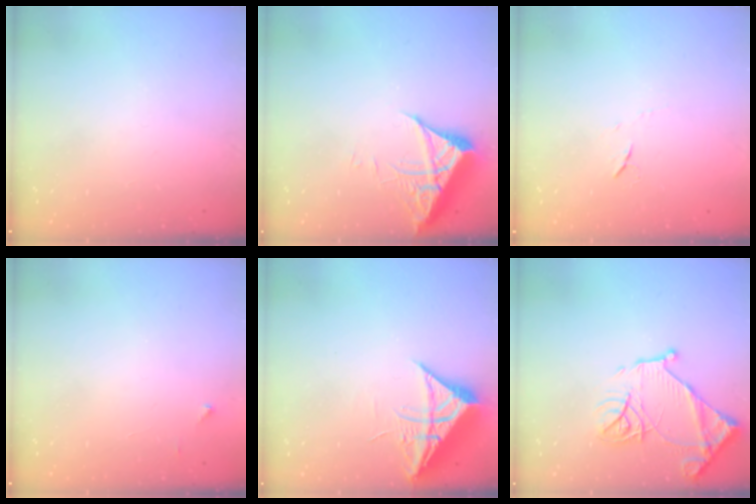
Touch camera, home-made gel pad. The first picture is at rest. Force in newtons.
{"total": 6.1, "press": 6.1, "slide": 0.7}
{"total": 4.6, "press": 4.6, "slide": 0.7}
{"total": 2.0, "press": 2.0, "slide": 0.2}
{"total": 10.0, "press": 9.9, "slide": 1.0}
{"total": 15.2, "press": 15.2, "slide": 1.5}